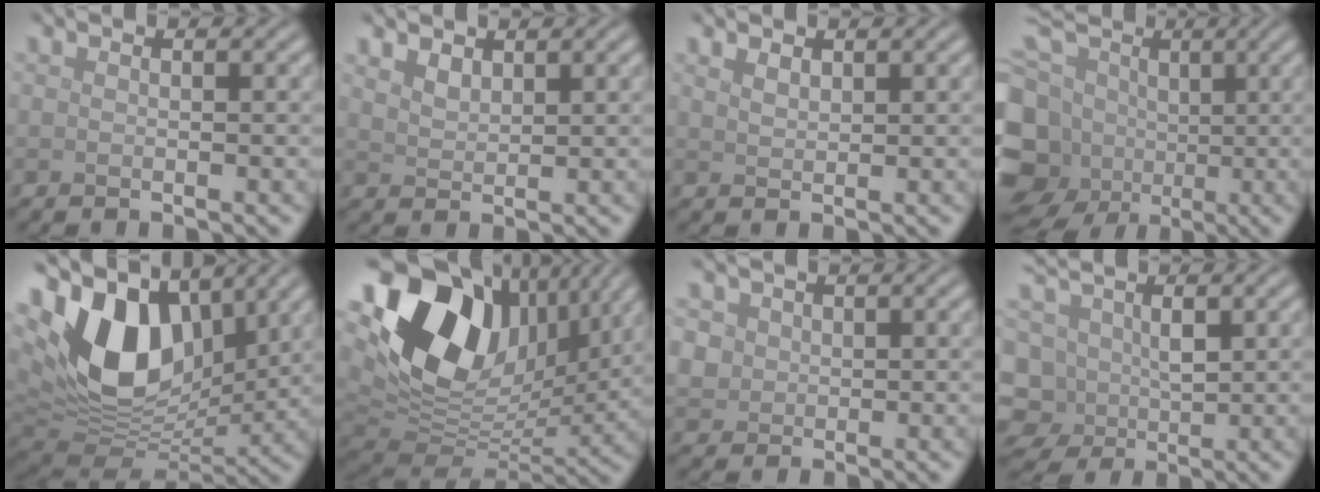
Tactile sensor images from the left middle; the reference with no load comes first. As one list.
[{"total": 1.6, "force": [1.3, 0.8, 0.6], "torque": [-0.017, -0.001, 0.030]}, {"total": 1.1, "force": [0.9, 0.5, 0.4], "torque": [-0.013, 0.000, 0.022]}, {"total": 13.0, "force": [-0.5, 11.0, 6.9], "torque": [-0.190, 0.005, -0.001]}, {"total": 12.9, "force": [4.2, 8.2, 9.0], "torque": [-0.171, -0.001, 0.076]}, {"total": 17.3, "force": [6.3, 11.6, 11.2], "torque": [-0.241, 0.012, 0.118]}, {"total": 2.5, "force": [1.0, 2.1, 0.8], "torque": [-0.029, 0.003, 0.031]}, {"total": 6.6, "force": [0.1, 5.3, 3.9], "torque": [-0.105, -0.002, 0.011]}]